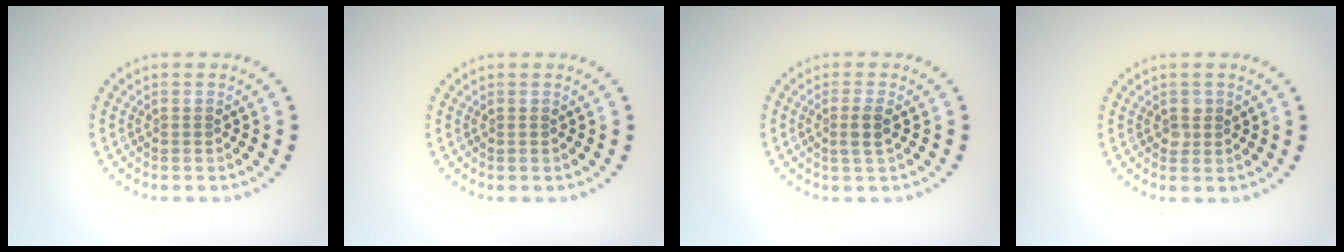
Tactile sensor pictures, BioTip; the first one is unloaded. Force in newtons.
{"total": 0.0}
{"total": 1.6, "press": 1.3, "slide": 0.9}
{"total": 1.2, "press": 1.1, "slide": 0.4}